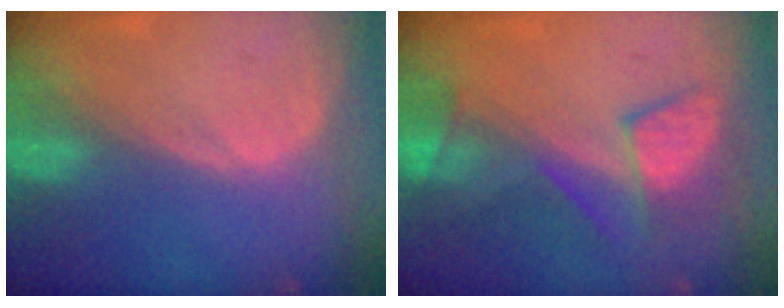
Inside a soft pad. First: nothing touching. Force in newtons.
{"total": 7.7, "press": 7.3, "slide": 2.5}